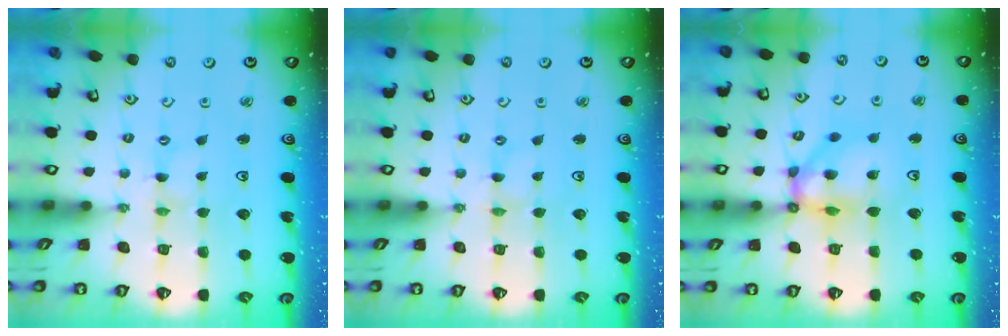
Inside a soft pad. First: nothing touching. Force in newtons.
{"total": 0.0}
{"total": 13.6, "press": 13.5, "slide": 1.8}